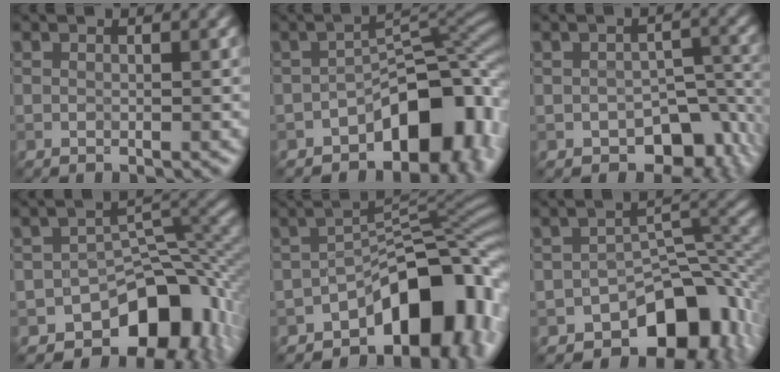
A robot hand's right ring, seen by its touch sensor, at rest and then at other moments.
{"total": 10.3, "force": [-4.6, 5.8, 7.2], "torque": [-0.074, 0.002, -0.074]}
{"total": 7.1, "force": [-3.6, 4.5, 4.2], "torque": [-0.039, -0.026, -0.039]}
{"total": 10.8, "force": [-6.0, 6.4, 6.4], "torque": [-0.065, -0.005, -0.095]}
{"total": 11.5, "force": [-5.2, 6.1, 8.3], "torque": [-0.091, 0.003, -0.082]}
{"total": 9.8, "force": [-5.8, 5.4, 5.8], "torque": [-0.054, -0.007, -0.096]}